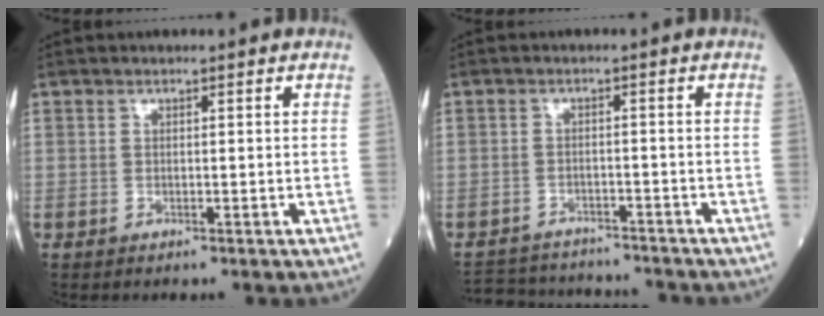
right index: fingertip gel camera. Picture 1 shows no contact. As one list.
[{"total": 10.3, "force": [-9.8, 2.6, 2.0], "torque": [-0.036, 0.011, -0.134]}]